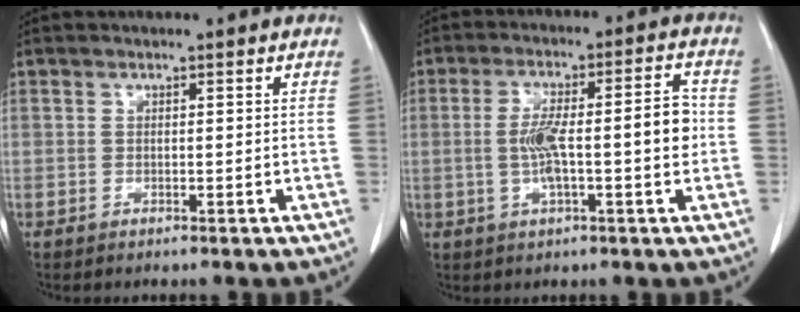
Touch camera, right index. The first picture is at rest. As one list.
[{"total": 10.1, "force": [-0.6, 1.9, 10.0], "torque": [-0.167, 0.027, -0.010]}]